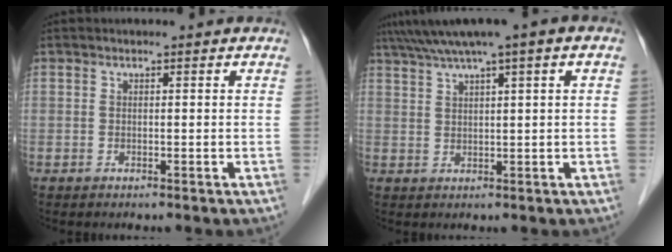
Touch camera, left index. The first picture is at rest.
{"total": 7.8, "force": [4.8, 0.0, 6.2], "torque": [-0.107, 0.043, 0.079]}